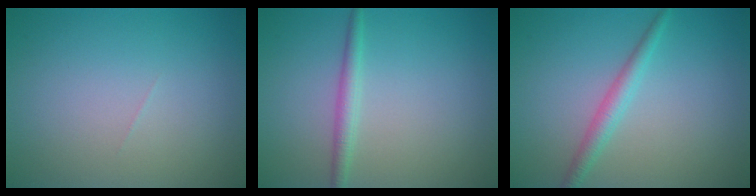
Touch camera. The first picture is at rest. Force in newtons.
{"total": 1.7, "press": 1.7, "slide": 0.1}
{"total": 2.1, "press": 2.1, "slide": 0.0}